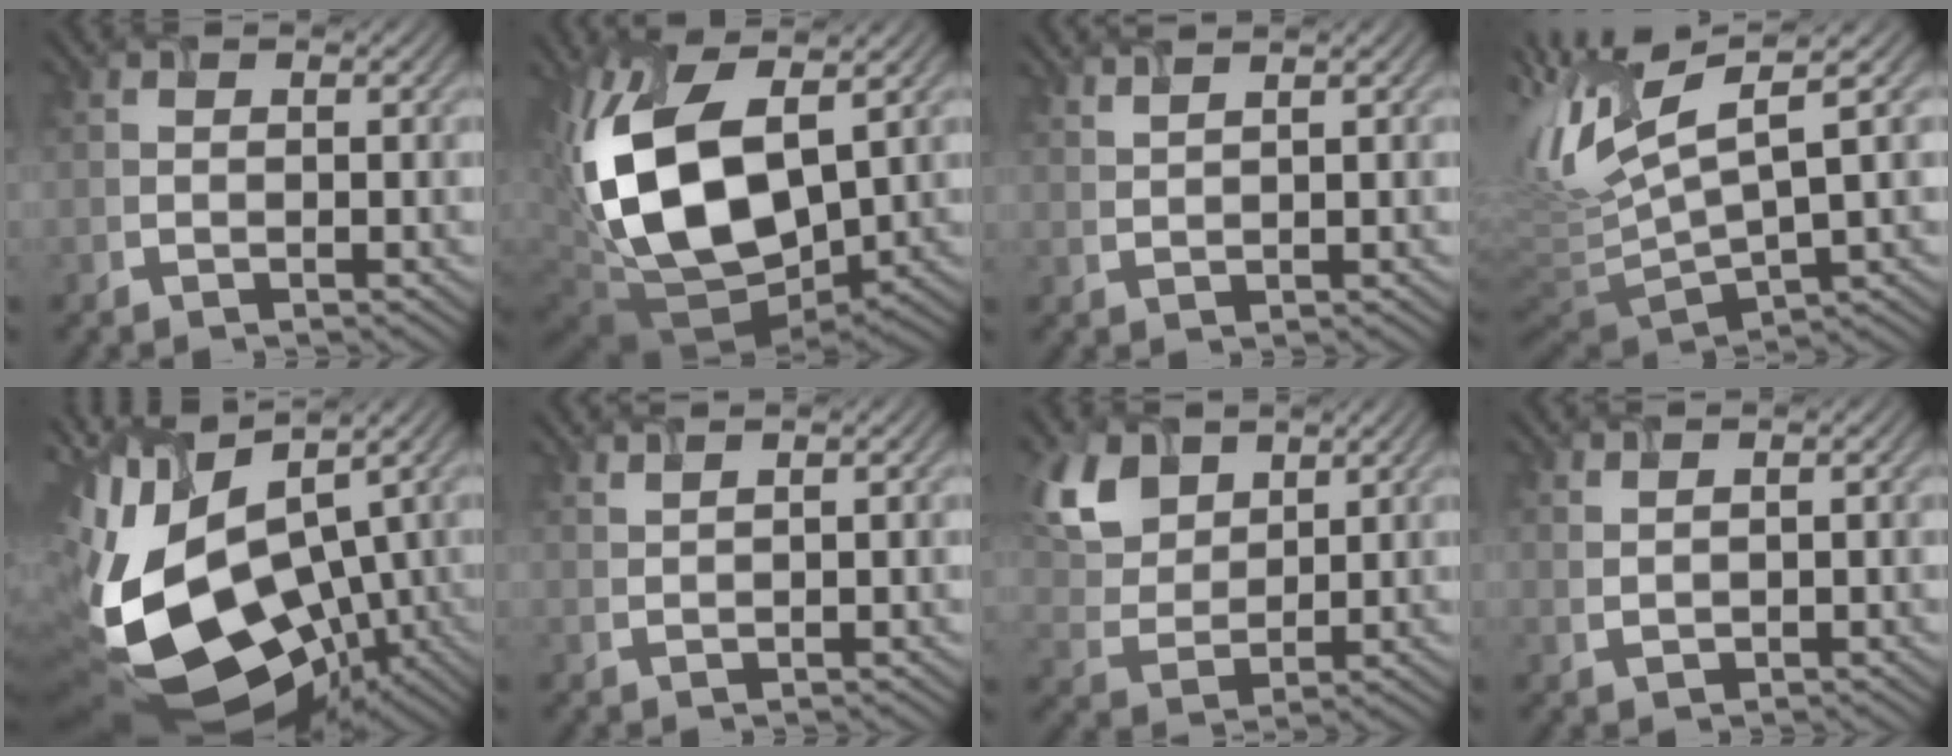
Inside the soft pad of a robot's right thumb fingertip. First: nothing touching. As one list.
[{"total": 17.9, "force": [1.1, 9.6, 15.0], "torque": [-0.338, -0.011, 0.023]}, {"total": 2.0, "force": [1.7, -0.3, 0.9], "torque": [-0.014, 0.011, 0.035]}, {"total": 13.0, "force": [2.6, 4.1, 12.0], "torque": [-0.280, 0.014, 0.065]}, {"total": 17.4, "force": [-2.6, 9.9, 14.1], "torque": [-0.298, -0.021, -0.026]}, {"total": 1.7, "force": [1.5, -0.4, 0.7], "torque": [-0.012, 0.010, 0.031]}, {"total": 8.8, "force": [5.2, 5.2, 4.9], "torque": [-0.151, 0.017, 0.107]}, {"total": 1.1, "force": [0.9, -0.5, 0.3], "torque": [-0.010, 0.004, 0.032]}]